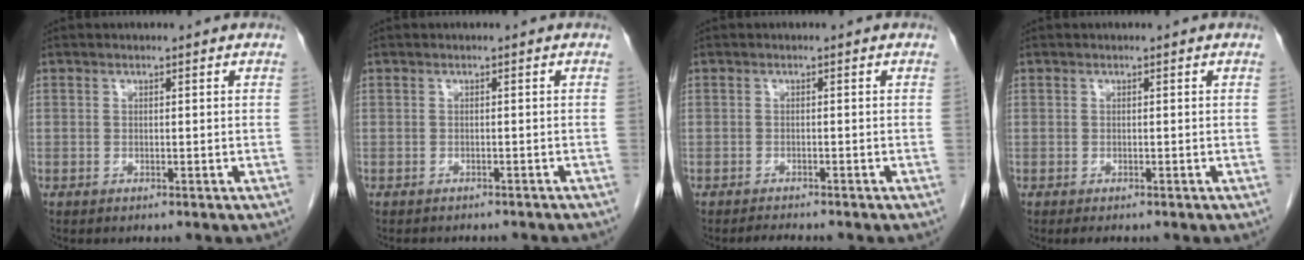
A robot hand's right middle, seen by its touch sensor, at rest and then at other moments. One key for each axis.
{"total": 7.4, "fx": -6.6, "fy": 1.8, "fz": 2.8, "tx": -0.032, "ty": -0.004, "tz": -0.070}
{"total": 2.4, "fx": -2.3, "fy": -0.1, "fz": 0.8, "tx": -0.015, "ty": -0.009, "tz": -0.033}
{"total": 1.3, "fx": -1.1, "fy": 0.4, "fz": 0.6, "tx": -0.011, "ty": -0.004, "tz": -0.011}